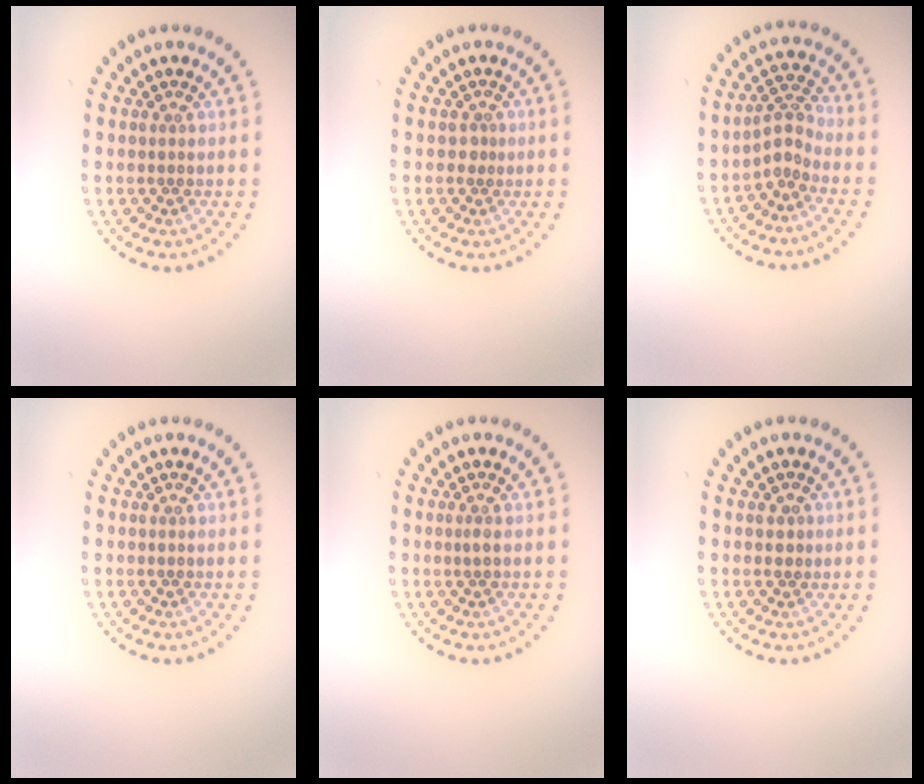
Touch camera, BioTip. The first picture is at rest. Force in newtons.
{"total": 0.9, "press": 0.5, "slide": 0.7}
{"total": 2.3, "press": 1.5, "slide": 1.7}
{"total": 0.0}
{"total": 0.6, "press": 0.5, "slide": 0.4}
{"total": 0.7, "press": 0.7, "slide": 0.2}